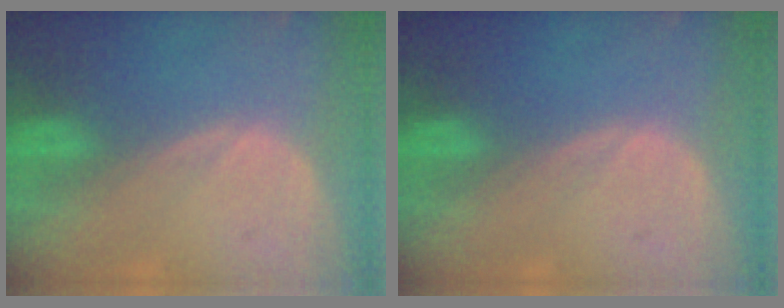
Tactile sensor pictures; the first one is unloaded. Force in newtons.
{"total": 0.0}